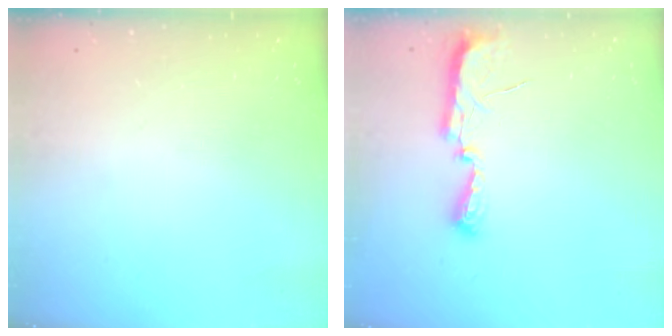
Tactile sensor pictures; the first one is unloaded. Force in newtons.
{"total": 7.7, "press": 7.6, "slide": 1.0}